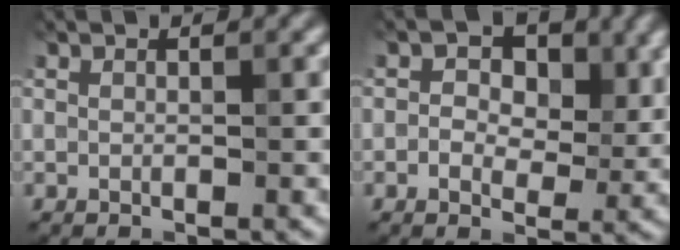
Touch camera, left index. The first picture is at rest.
{"total": 5.0, "force": [1.2, 3.3, 3.5], "torque": [-0.039, -0.004, 0.009]}